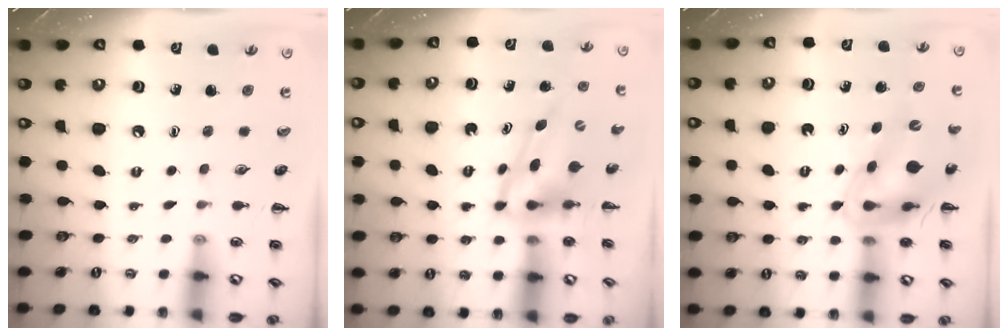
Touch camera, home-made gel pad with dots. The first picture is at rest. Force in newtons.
{"total": 5.3, "press": 5.3, "slide": 0.7}
{"total": 11.8, "press": 11.2, "slide": 3.6}